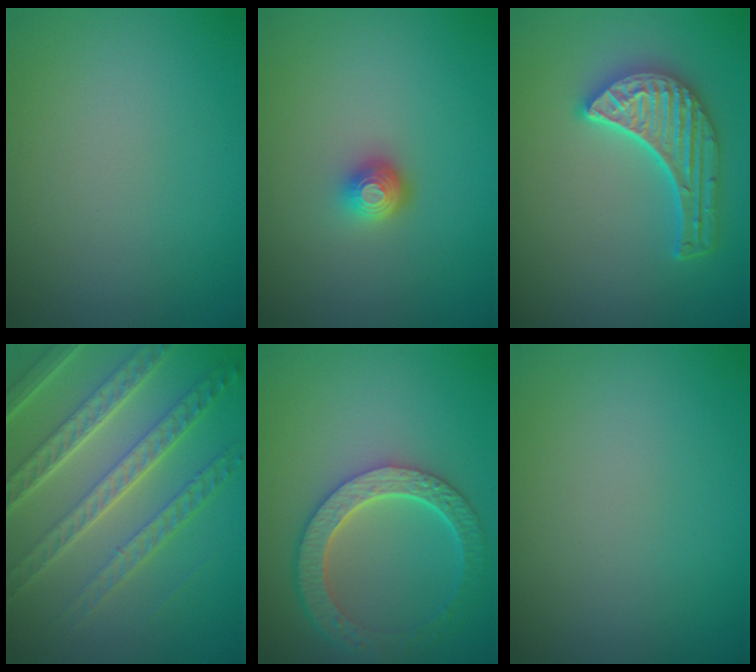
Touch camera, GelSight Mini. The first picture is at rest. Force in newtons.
{"total": 1.9, "press": 1.4, "slide": 1.2}
{"total": 5.3, "press": 4.4, "slide": 2.8}
{"total": 7.8, "press": 5.4, "slide": 5.6}
{"total": 5.7, "press": 4.3, "slide": 3.7}
{"total": 0.0}